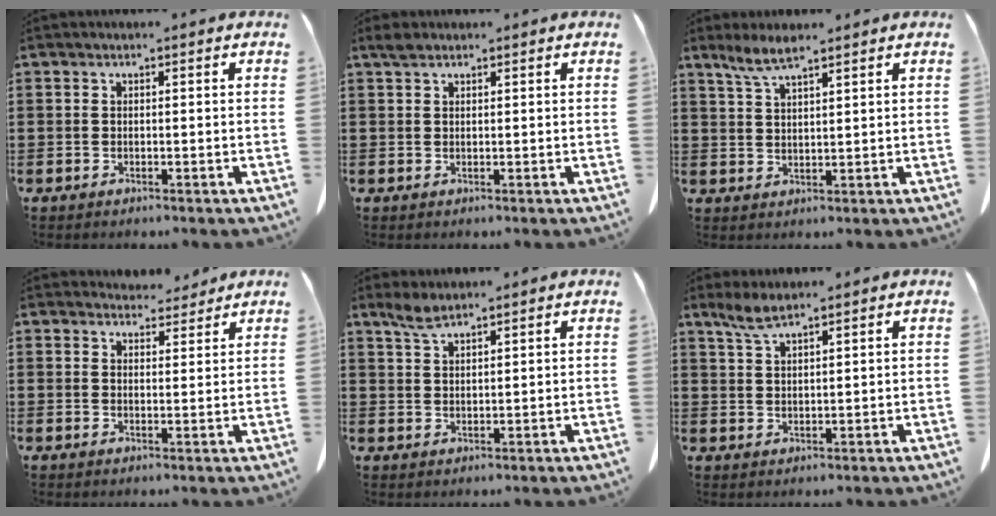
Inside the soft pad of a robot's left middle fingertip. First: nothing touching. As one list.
[{"total": 1.3, "force": [1.0, 0.6, 0.7], "torque": [-0.017, 0.002, 0.019]}, {"total": 3.9, "force": [2.8, 0.5, 2.6], "torque": [-0.059, -0.001, 0.051]}, {"total": 3.9, "force": [3.8, 1.0, 0.6], "torque": [-0.014, -0.015, 0.071]}, {"total": 2.9, "force": [2.2, 0.6, 1.7], "torque": [-0.040, 0.001, 0.042]}, {"total": 3.3, "force": [2.5, 0.5, 2.1], "torque": [-0.049, 0.003, 0.045]}]